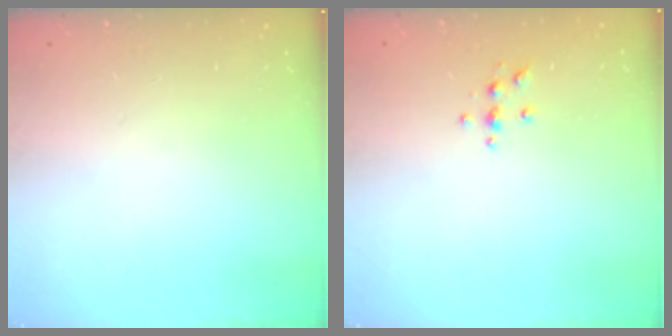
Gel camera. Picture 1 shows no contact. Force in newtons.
{"total": 3.8, "press": 3.7, "slide": 0.5}